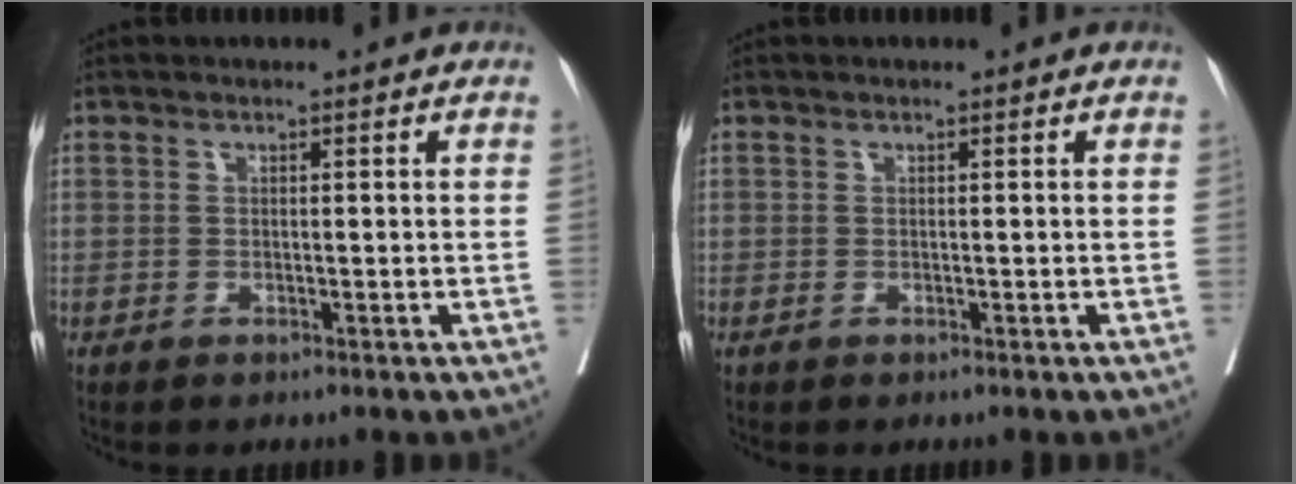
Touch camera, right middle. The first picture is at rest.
{"total": 0.0}